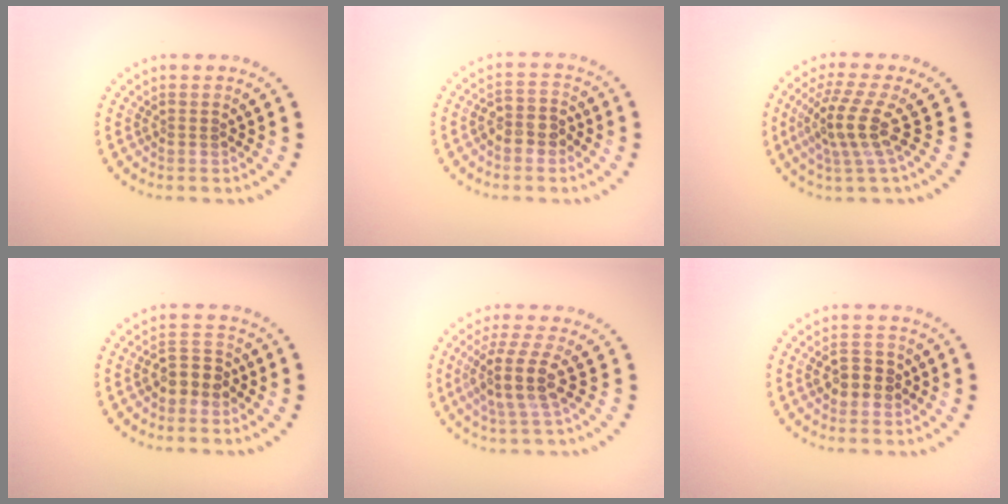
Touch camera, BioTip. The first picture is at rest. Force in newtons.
{"total": 2.3, "press": 2.1, "slide": 0.9}
{"total": 4.1, "press": 3.0, "slide": 2.8}
{"total": 2.7, "press": 2.6, "slide": 0.8}
{"total": 4.0, "press": 3.1, "slide": 2.5}
{"total": 2.9, "press": 2.8, "slide": 0.4}